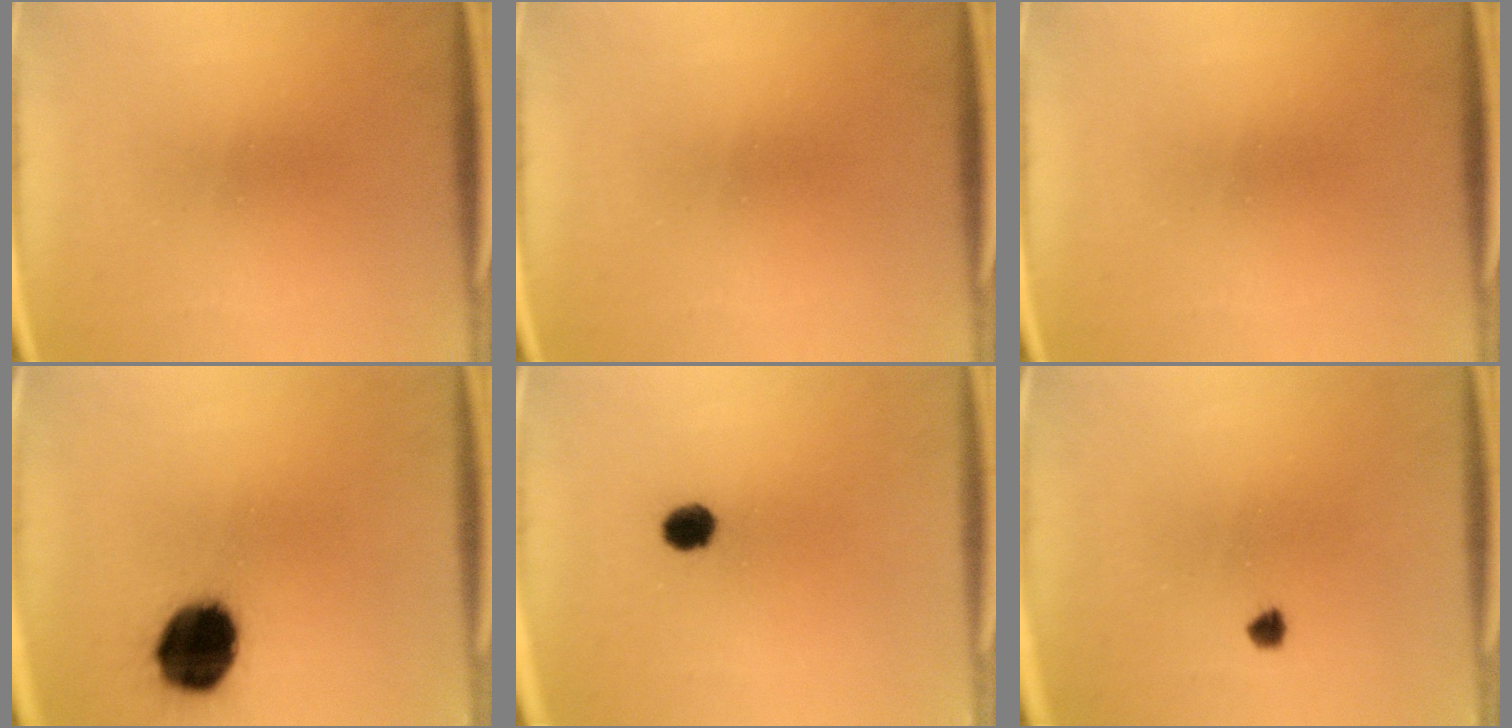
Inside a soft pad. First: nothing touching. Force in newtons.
{"total": 0.0}
{"total": 0.0}
{"total": 14.8}
{"total": 4.0}
{"total": 1.3}